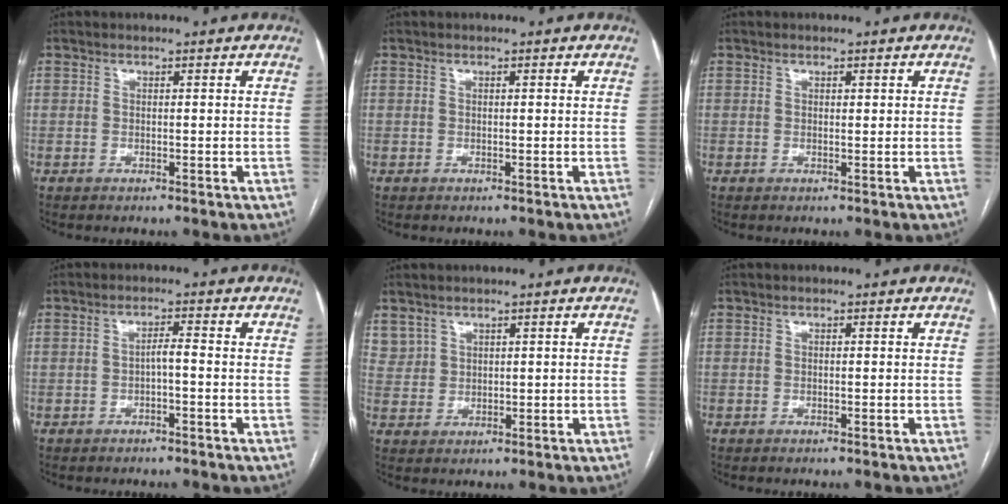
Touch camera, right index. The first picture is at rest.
{"total": 0.0}
{"total": 0.5, "force": [0.3, 0.2, 0.4], "torque": [-0.005, -0.001, 0.004]}
{"total": 1.9, "force": [-0.6, 0.2, 1.7], "torque": [-0.027, 0.004, -0.012]}
{"total": 3.0, "force": [2.2, 2.0, 0.4], "torque": [-0.004, 0.006, 0.052]}
{"total": 0.0}